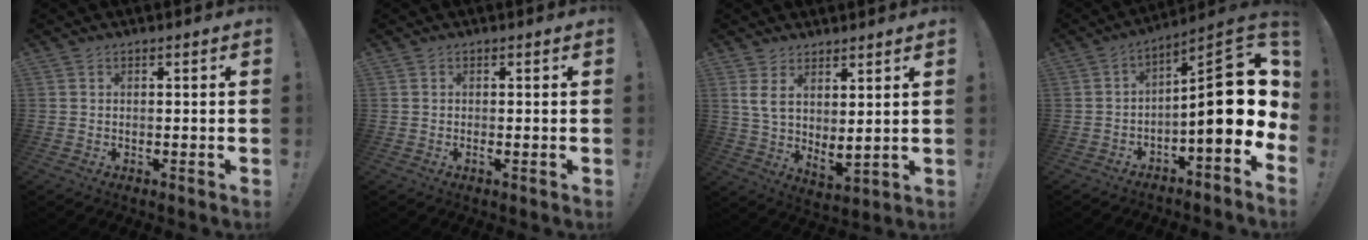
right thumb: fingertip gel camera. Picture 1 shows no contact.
{"total": 0.8, "force": [-0.2, 0.0, 0.8], "torque": [-0.012, -0.002, -0.004]}
{"total": 6.7, "force": [4.8, 2.0, 4.3], "torque": [-0.078, -0.038, 0.092]}
{"total": 18.5, "force": [-0.4, 5.7, 17.6], "torque": [-0.249, 0.003, -0.003]}